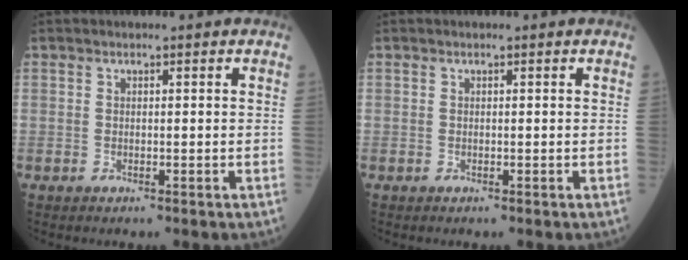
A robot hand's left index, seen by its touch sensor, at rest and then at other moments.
{"total": 0.0}